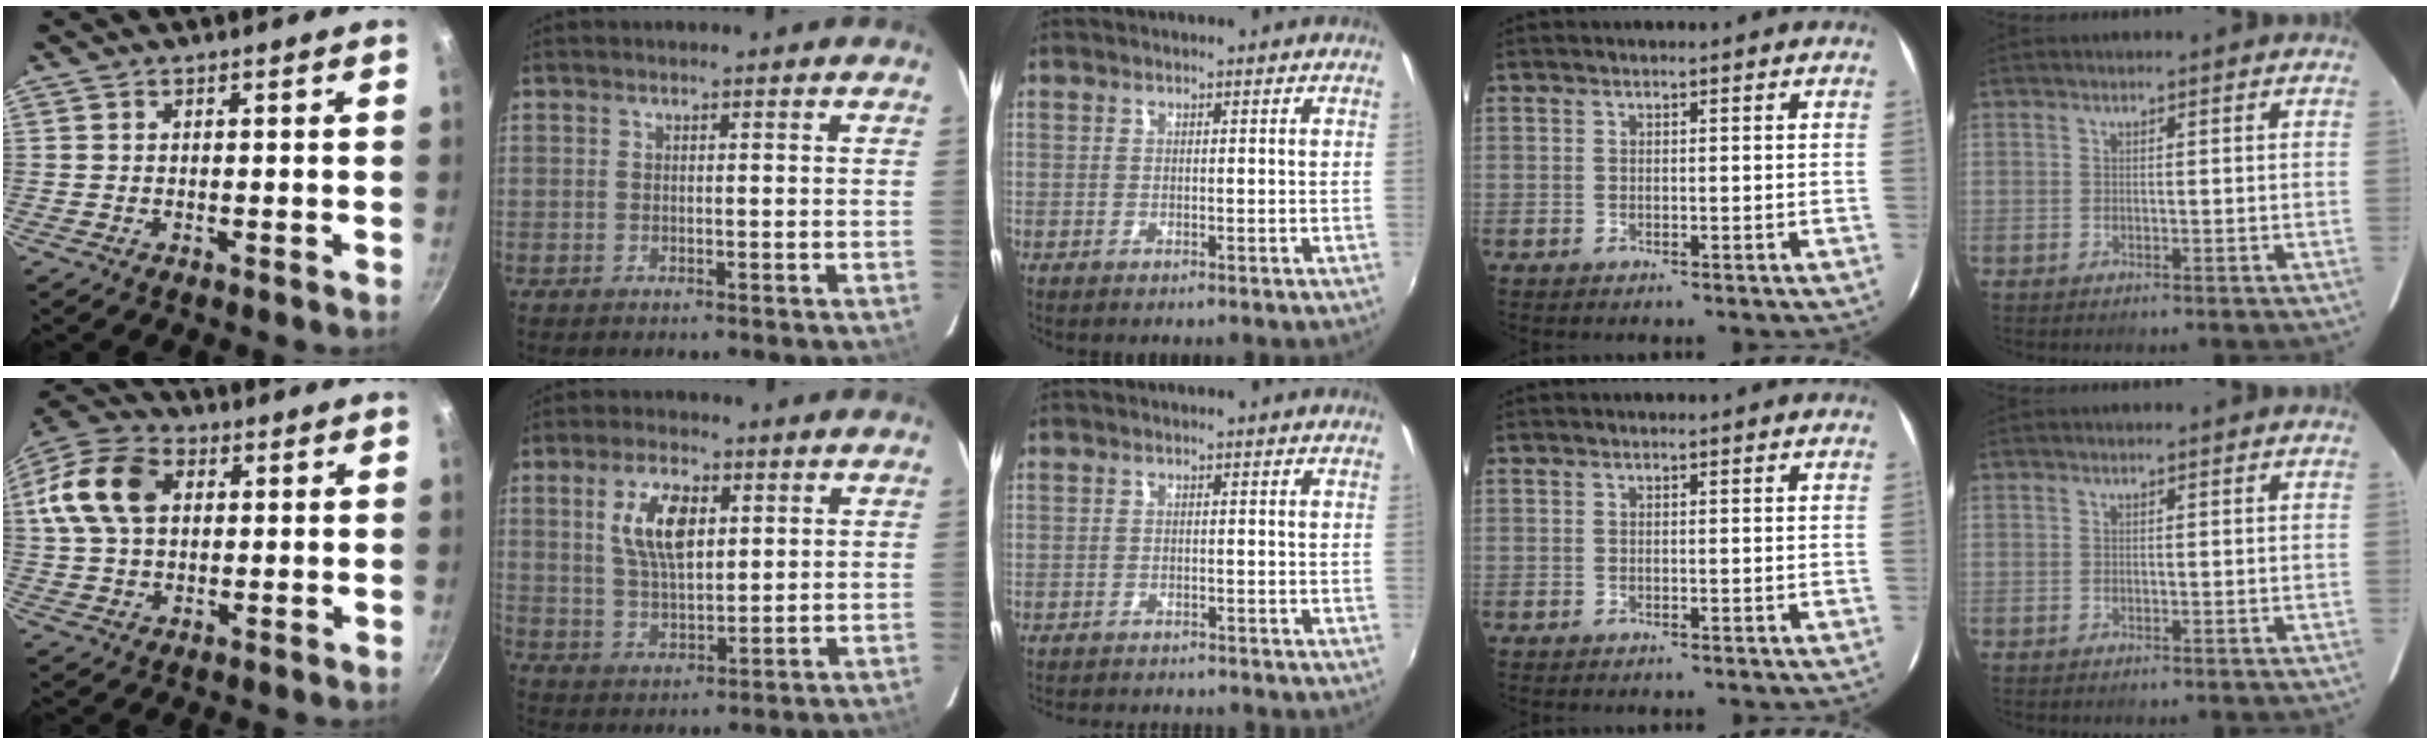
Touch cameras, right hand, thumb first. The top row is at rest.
{"thumb": {"total": 14.9, "force": [3.1, 10.3, 10.4], "torque": [-0.192, 0.021, 0.044]}, "index": {"total": 9.6, "force": [3.1, 4.5, 7.9], "torque": [-0.152, 0.008, 0.062]}, "middle": {"total": 5.9, "force": [-5.5, 1.3, 1.7], "torque": [-0.047, -0.015, -0.081]}}